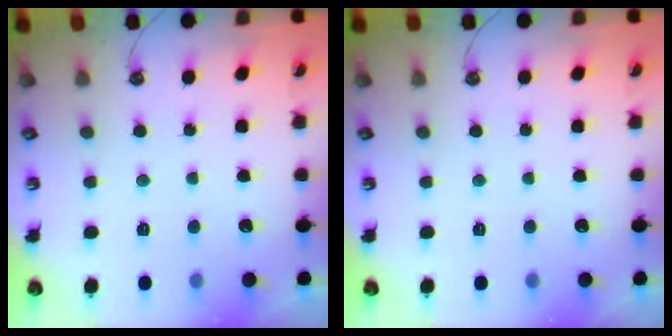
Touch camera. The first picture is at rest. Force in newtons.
{"total": 0.0}